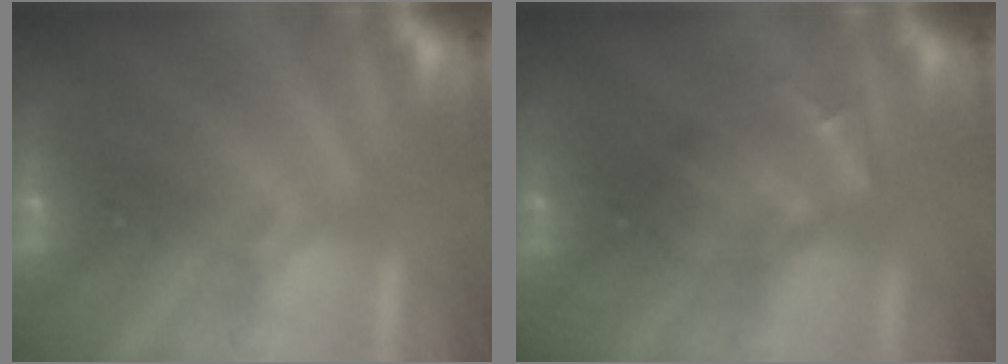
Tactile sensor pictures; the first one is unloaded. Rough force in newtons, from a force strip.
{"total": 2.4}